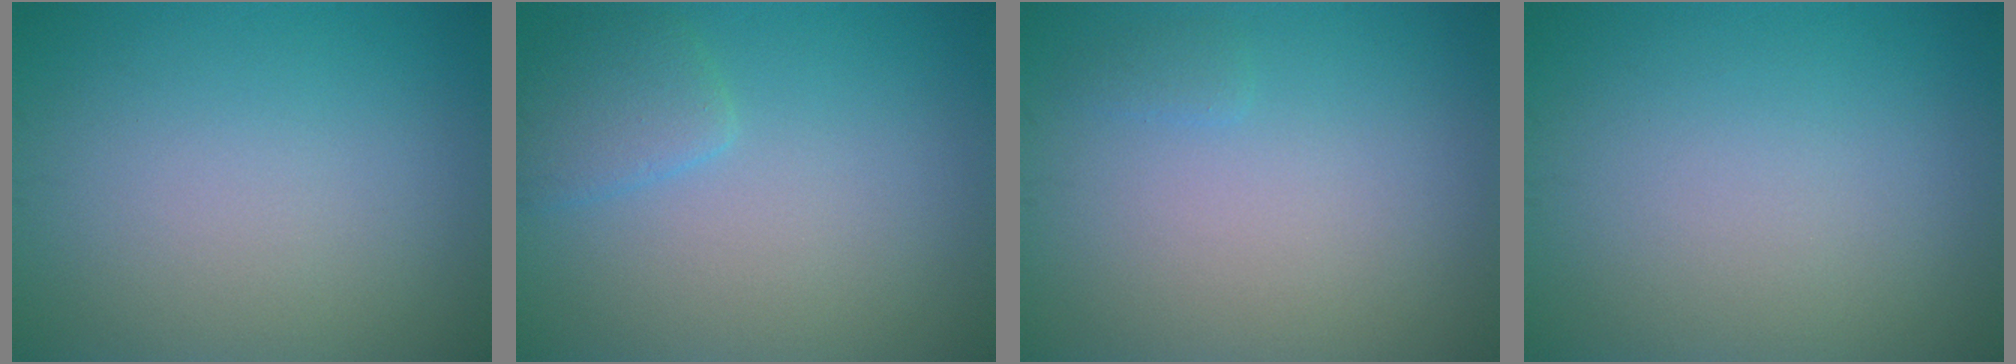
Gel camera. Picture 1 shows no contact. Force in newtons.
{"total": 2.1, "press": 2.1, "slide": 0.2}
{"total": 0.6, "press": 0.6, "slide": 0.1}
{"total": 0.0}